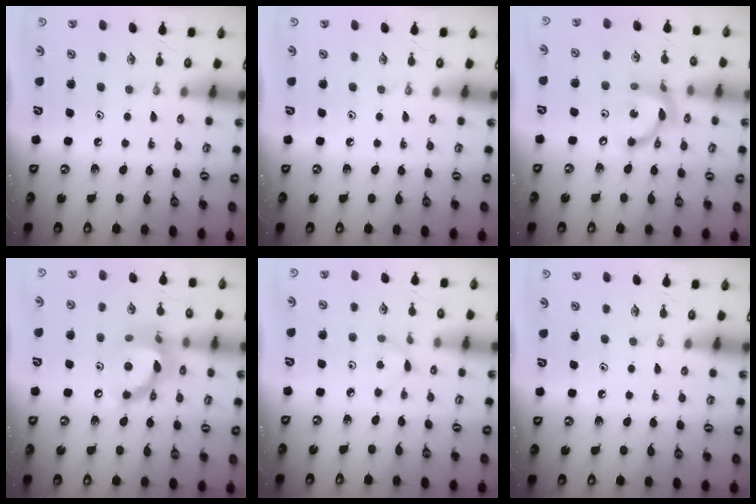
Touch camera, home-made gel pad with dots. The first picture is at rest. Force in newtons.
{"total": 0.0}
{"total": 12.2, "press": 12.2, "slide": 1.0}
{"total": 15.0, "press": 14.9, "slide": 1.2}
{"total": 2.6, "press": 2.5, "slide": 0.3}
{"total": 0.0}